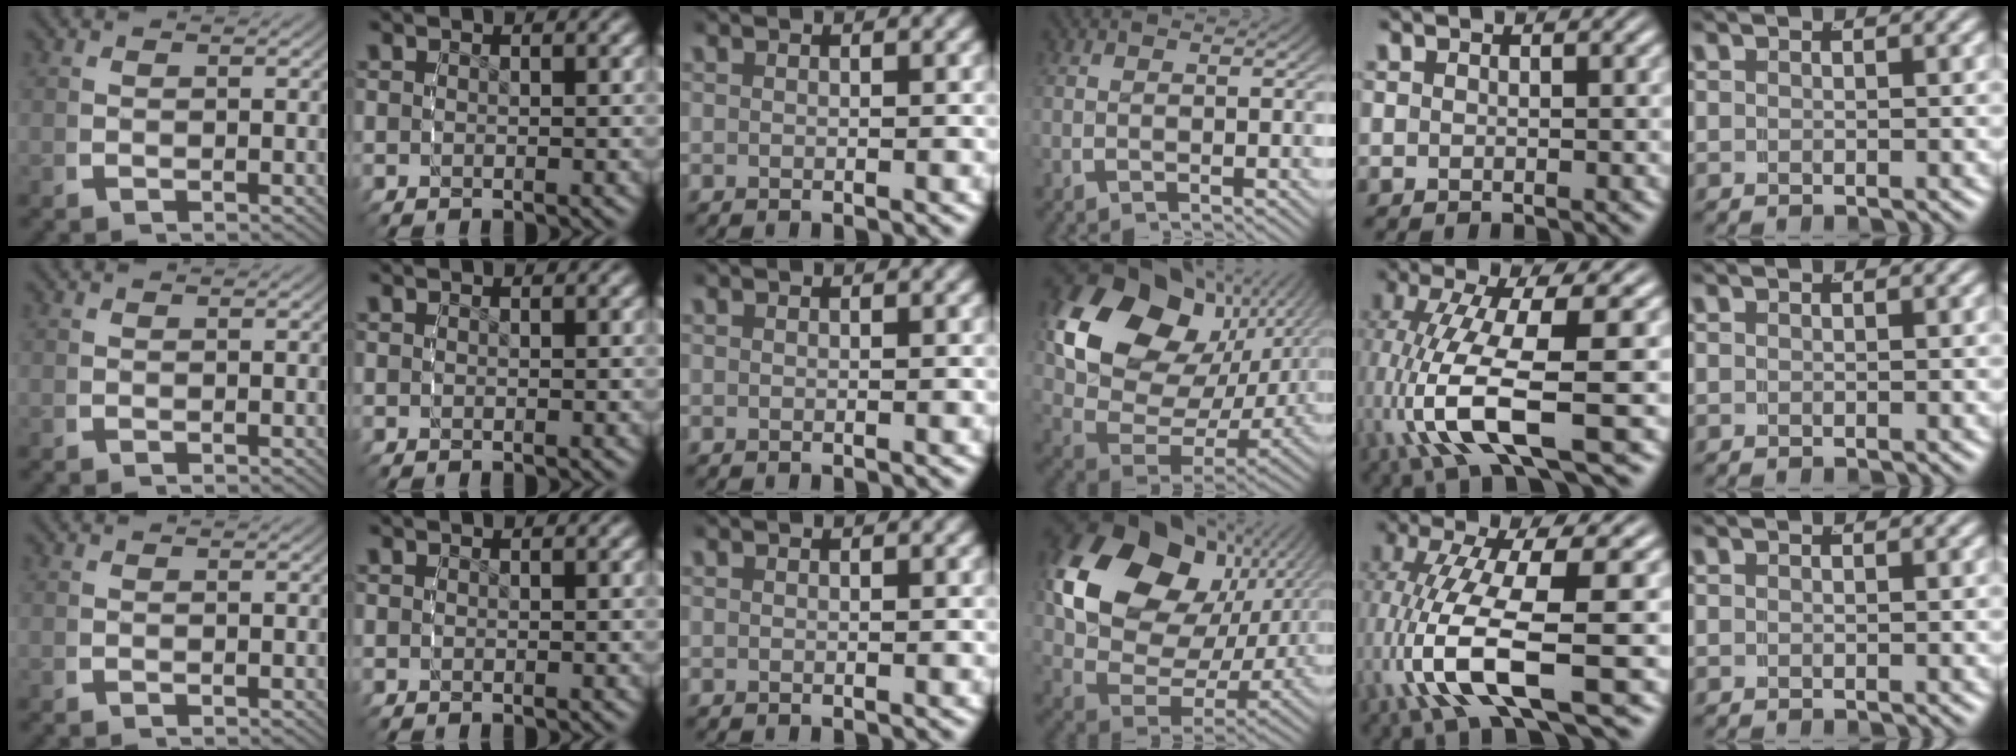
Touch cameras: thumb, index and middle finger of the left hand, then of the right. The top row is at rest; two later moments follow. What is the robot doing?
{"motion": "grasp_and_lifting", "object": "bowl"}